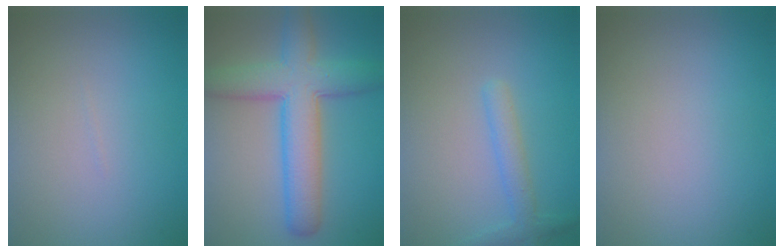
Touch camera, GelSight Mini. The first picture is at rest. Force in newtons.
{"total": 7.5, "press": 7.5, "slide": 0.2}
{"total": 2.2, "press": 2.2, "slide": 0.1}
{"total": 0.0}